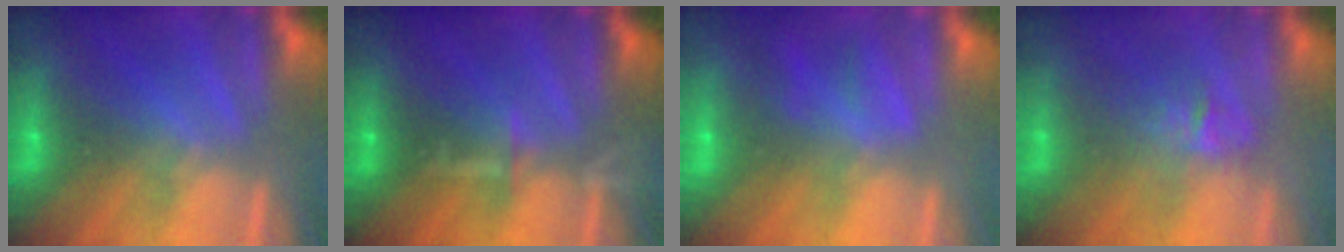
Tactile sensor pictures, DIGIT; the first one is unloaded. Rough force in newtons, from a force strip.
{"total": 3.4}
{"total": 2.1}
{"total": 2.7}